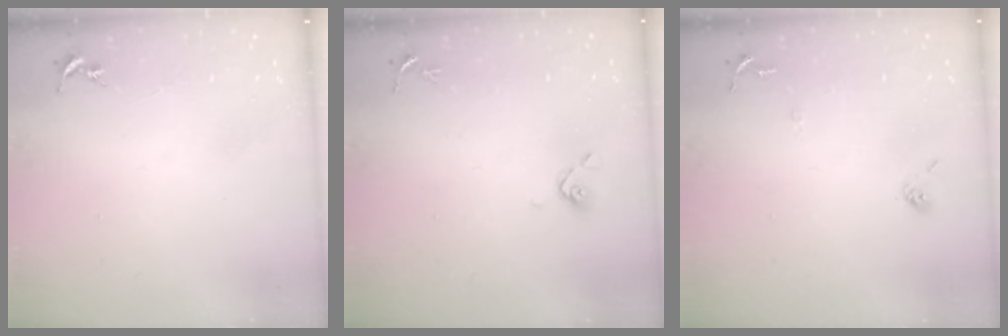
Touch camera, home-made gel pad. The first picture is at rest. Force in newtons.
{"total": 5.9, "press": 5.4, "slide": 2.4}
{"total": 6.4, "press": 6.4, "slide": 0.4}